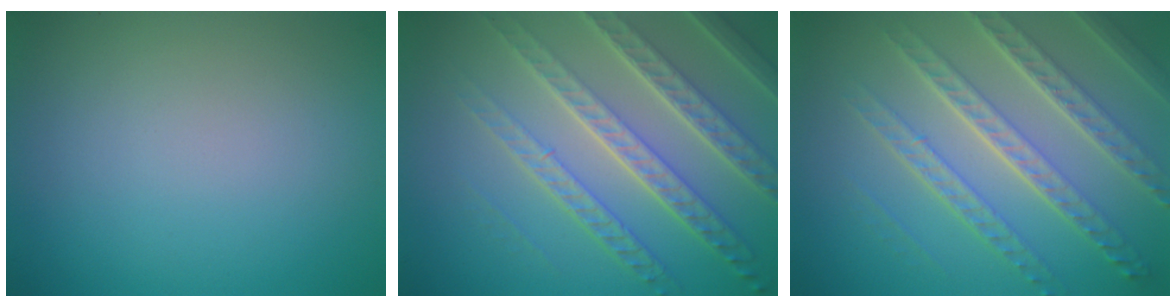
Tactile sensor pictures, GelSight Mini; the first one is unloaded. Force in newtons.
{"total": 8.1, "press": 5.5, "slide": 5.9}
{"total": 7.2, "press": 5.2, "slide": 5.1}